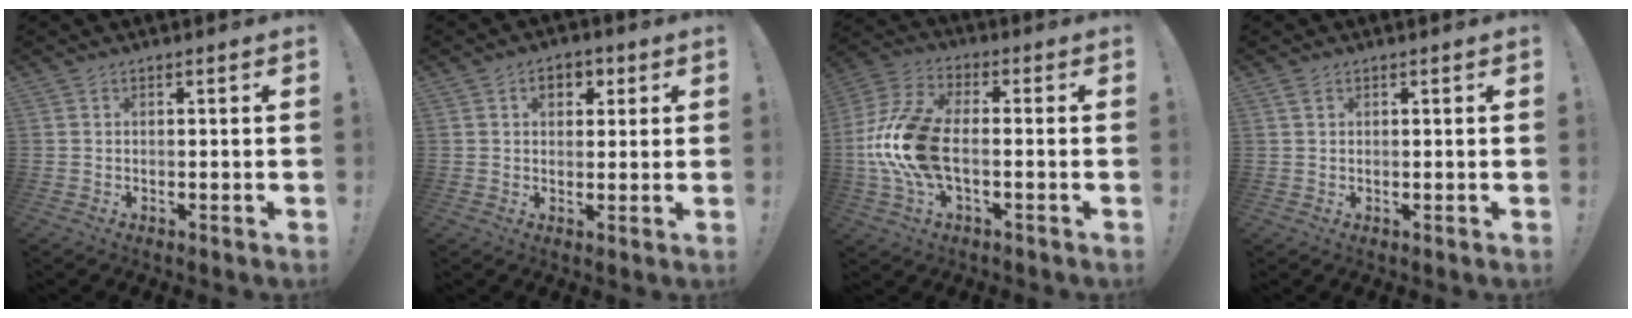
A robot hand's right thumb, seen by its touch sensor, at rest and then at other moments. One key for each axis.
{"total": 5.4, "fx": 1.9, "fy": 3.9, "fz": 3.2, "tx": -0.030, "ty": 0.001, "tz": 0.028}
{"total": 16.3, "fx": -2.2, "fy": 8.9, "fz": 13.5, "tx": -0.262, "ty": 0.007, "tz": -0.032}
{"total": 1.4, "fx": 0.9, "fy": 0.9, "fz": 0.5, "tx": -0.002, "ty": -0.001, "tz": 0.015}